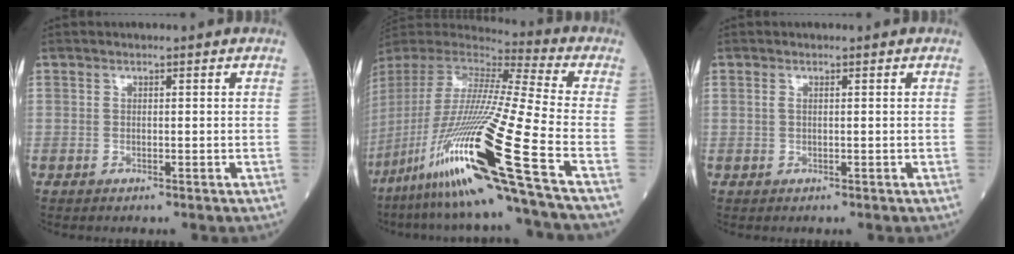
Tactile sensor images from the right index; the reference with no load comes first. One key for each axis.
{"total": 28.1, "fx": -13.8, "fy": -1.0, "fz": 24.4, "tx": -0.496, "ty": -0.058, "tz": -0.261}
{"total": 0.6, "fx": 0.2, "fy": 0.2, "fz": 0.5, "tx": -0.015, "ty": 0.000, "tz": 0.001}